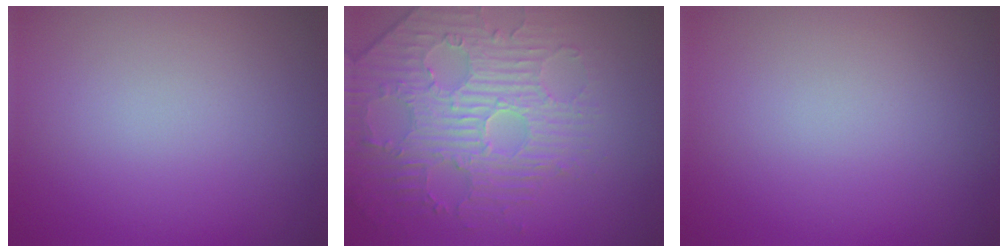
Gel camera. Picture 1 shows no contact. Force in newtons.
{"total": 4.4, "press": 4.0, "slide": 1.7}
{"total": 0.0}